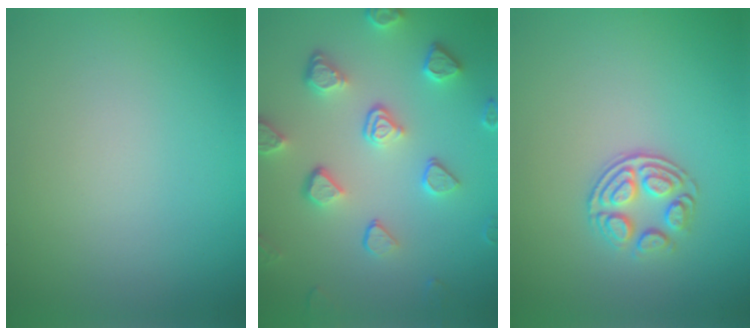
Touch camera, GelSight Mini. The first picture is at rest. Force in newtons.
{"total": 5.0, "press": 3.8, "slide": 3.2}
{"total": 2.9, "press": 2.5, "slide": 1.4}